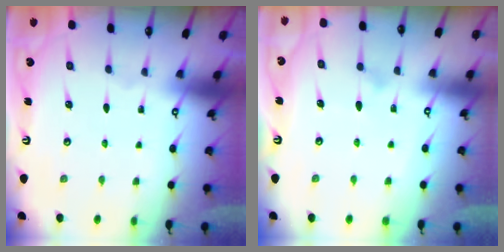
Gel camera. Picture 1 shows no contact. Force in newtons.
{"total": 8.0, "press": 7.9, "slide": 0.5}